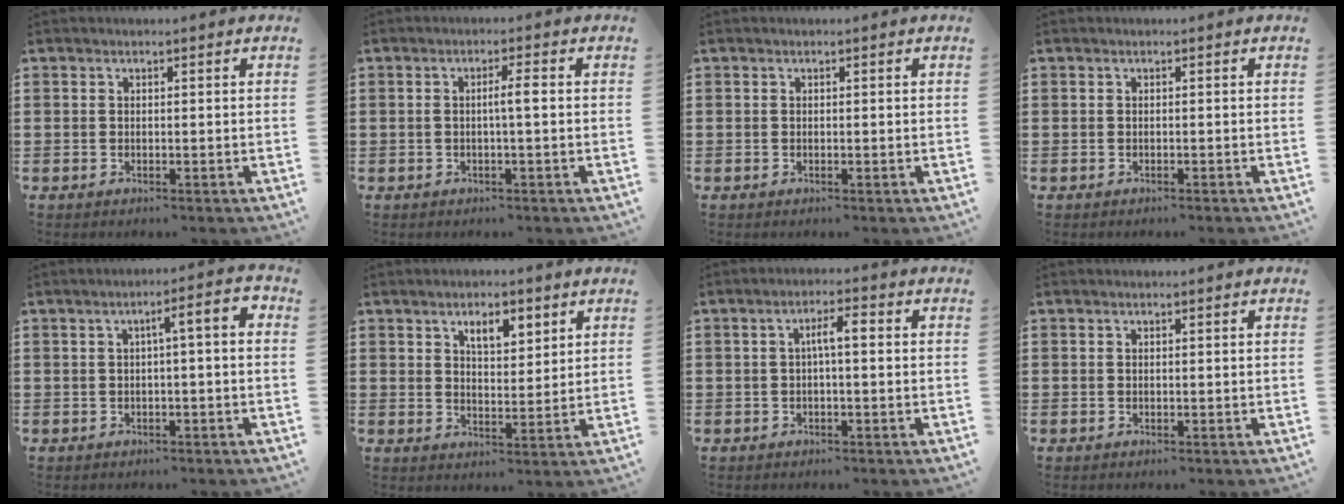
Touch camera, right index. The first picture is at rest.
{"total": 2.4, "force": [-0.1, 0.0, 2.4], "torque": [-0.045, -0.001, -0.006]}
{"total": 0.0}
{"total": 0.0}
{"total": 3.9, "force": [-0.3, 0.3, 3.9], "torque": [-0.072, 0.005, -0.012]}
{"total": 4.3, "force": [2.7, 1.8, 2.8], "torque": [-0.047, 0.002, 0.045]}
{"total": 3.2, "force": [0.0, 0.6, 3.2], "torque": [-0.059, 0.008, -0.004]}
{"total": 0.0}